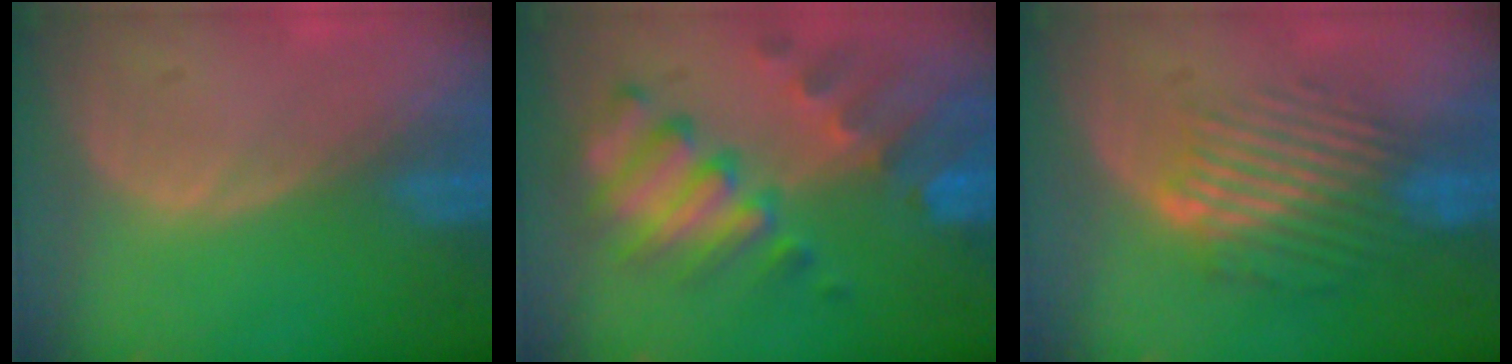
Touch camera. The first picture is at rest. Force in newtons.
{"total": 10.5, "press": 9.1, "slide": 5.3}
{"total": 9.4, "press": 8.0, "slide": 5.1}